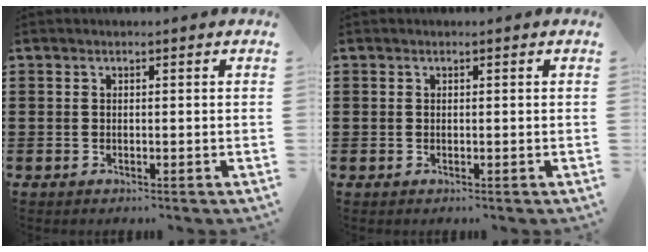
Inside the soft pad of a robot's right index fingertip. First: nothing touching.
{"total": 0.0}